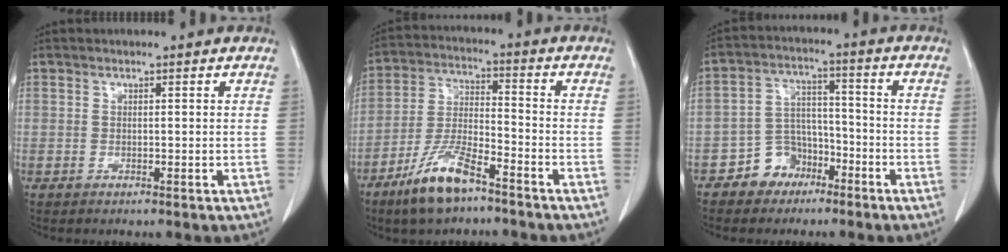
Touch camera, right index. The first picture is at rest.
{"total": 10.3, "force": [-7.1, 2.5, 7.1], "torque": [-0.151, -0.013, -0.136]}
{"total": 6.6, "force": [-4.3, 4.8, 1.5], "torque": [-0.027, 0.020, -0.072]}